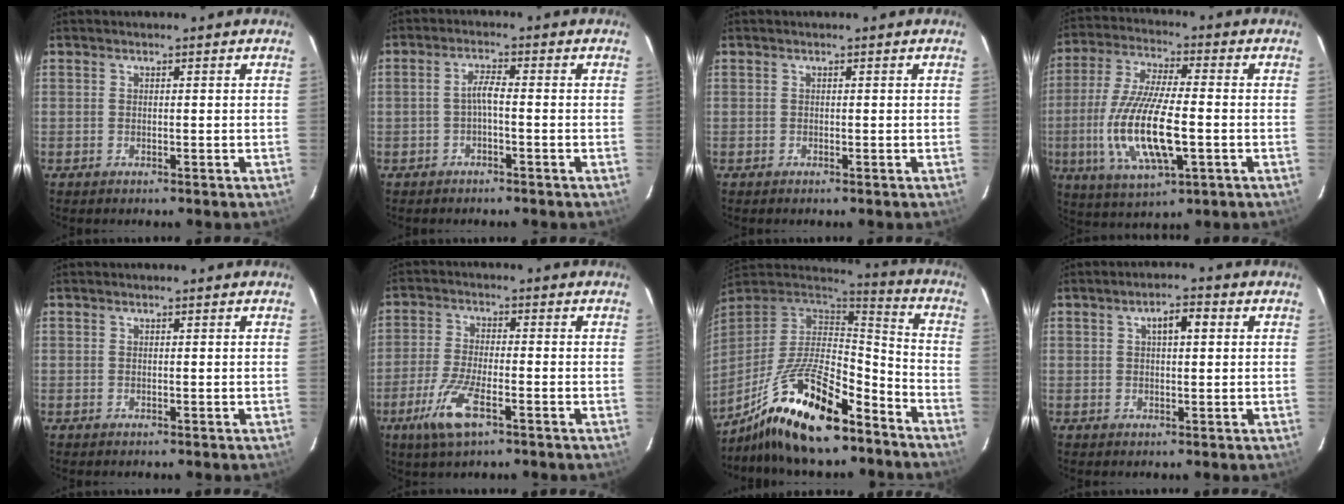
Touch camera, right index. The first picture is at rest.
{"total": 2.5, "force": [-1.0, 0.3, 2.2], "torque": [-0.048, 0.007, -0.018]}
{"total": 0.0}
{"total": 16.3, "force": [-3.5, 4.6, 15.3], "torque": [-0.316, -0.015, -0.064]}
{"total": 0.0}
{"total": 8.8, "force": [-4.5, 2.3, 7.1], "torque": [-0.161, -0.013, -0.089]}
{"total": 21.4, "force": [-14.2, 7.2, 14.3], "torque": [-0.281, -0.018, -0.245]}
{"total": 3.8, "force": [1.2, 1.5, 3.3], "torque": [-0.054, 0.013, 0.020]}